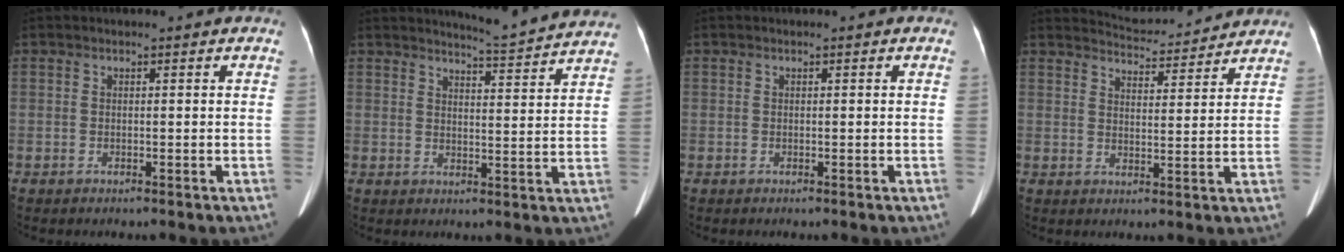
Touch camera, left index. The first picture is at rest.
{"total": 8.8, "force": [8.6, -1.2, 1.4], "torque": [-0.038, -0.021, 0.106]}
{"total": 0.0}
{"total": 9.1, "force": [9.0, 0.6, 0.8], "torque": [-0.019, 0.012, 0.122]}